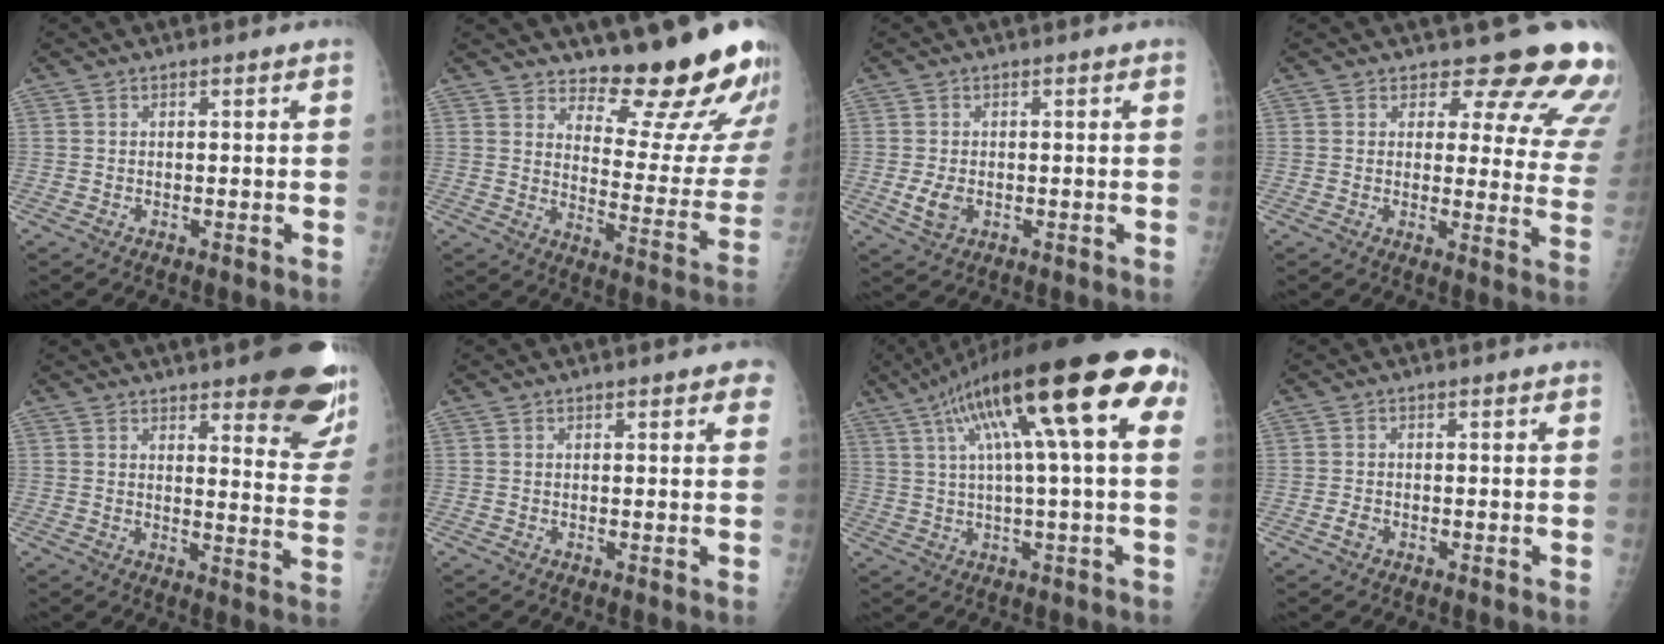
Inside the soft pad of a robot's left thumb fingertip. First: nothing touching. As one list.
[{"total": 18.2, "force": [16.0, 3.8, 7.6], "torque": [-0.054, -0.166, 0.206]}, {"total": 3.4, "force": [-0.7, 2.3, 2.4], "torque": [-0.048, -0.005, -0.008]}, {"total": 14.9, "force": [13.4, 4.8, 4.3], "torque": [0.002, -0.115, 0.129]}, {"total": 17.7, "force": [12.1, 4.9, 11.9], "torque": [-0.113, -0.074, 0.138]}, {"total": 3.0, "force": [1.7, 1.1, 2.3], "torque": [-0.015, -0.001, 0.015]}, {"total": 23.4, "force": [7.7, 4.8, 21.6], "torque": [-0.341, 0.038, 0.114]}, {"total": 1.2, "force": [-0.7, 0.8, 0.6], "torque": [-0.014, 0.000, -0.014]}]